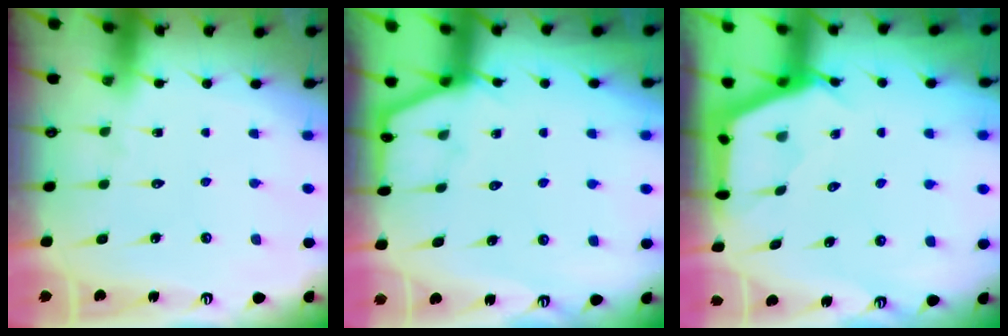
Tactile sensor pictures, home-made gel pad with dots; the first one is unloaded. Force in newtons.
{"total": 4.7, "press": 4.6, "slide": 0.4}
{"total": 2.9, "press": 2.8, "slide": 0.4}